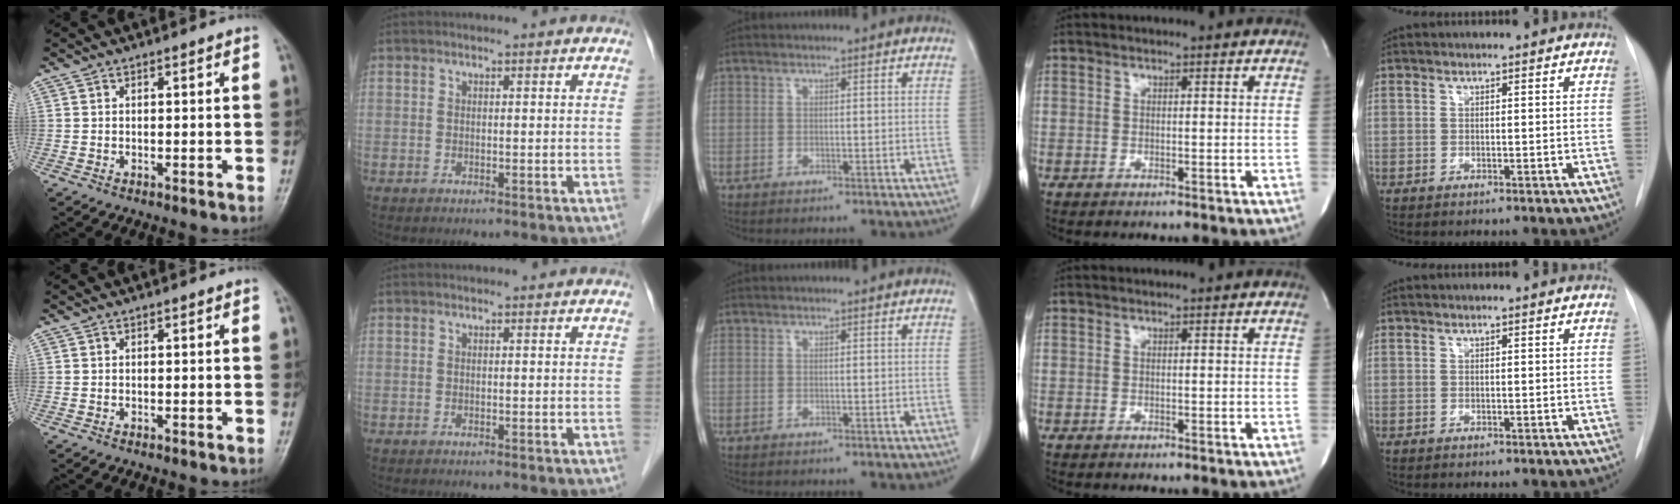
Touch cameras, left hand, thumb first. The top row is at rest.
{}